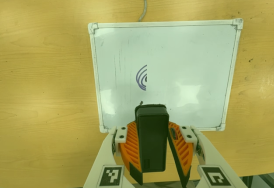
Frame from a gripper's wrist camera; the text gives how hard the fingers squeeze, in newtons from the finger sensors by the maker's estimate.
{"total": 7.0, "left": 7.4, "right": 6.6}